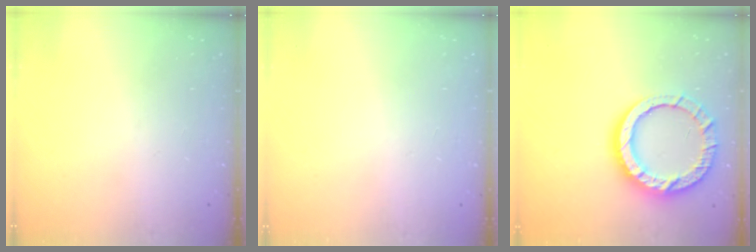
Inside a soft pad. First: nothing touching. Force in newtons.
{"total": 2.6, "press": 2.6, "slide": 0.2}
{"total": 16.3, "press": 16.2, "slide": 1.5}